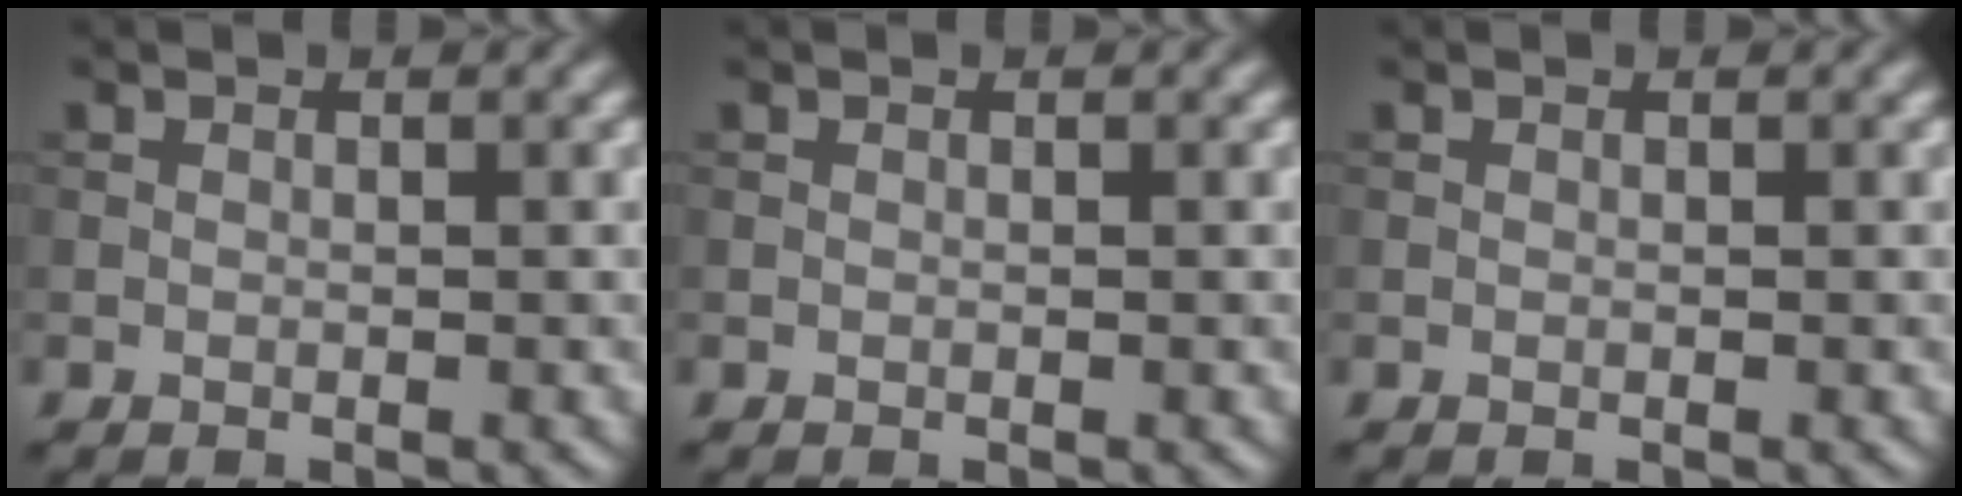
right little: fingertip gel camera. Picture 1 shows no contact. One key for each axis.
{"total": 0.0}
{"total": 0.0}